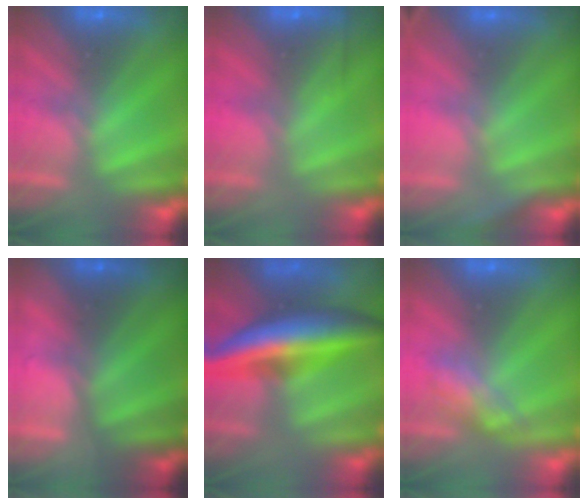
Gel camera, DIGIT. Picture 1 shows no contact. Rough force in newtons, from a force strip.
{"total": 2.4}
{"total": 2.8}
{"total": 1.8}
{"total": 9.6}
{"total": 2.7}